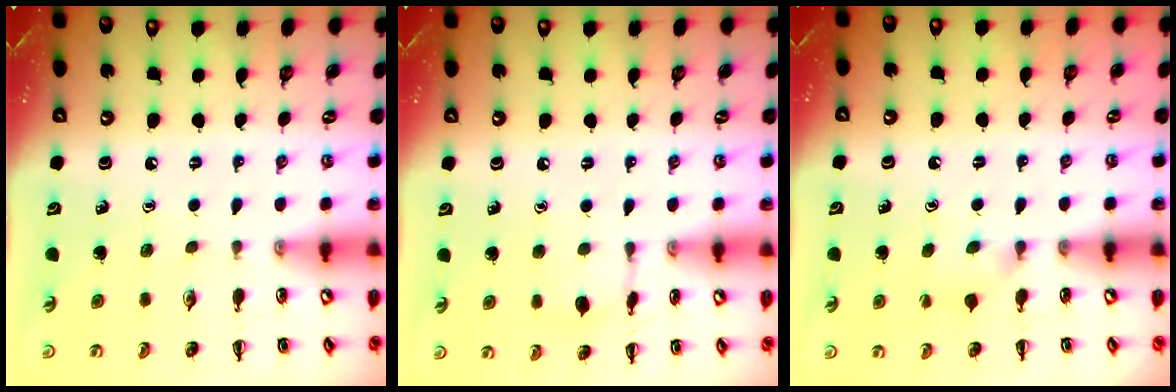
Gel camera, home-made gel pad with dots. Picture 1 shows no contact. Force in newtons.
{"total": 7.1, "press": 6.8, "slide": 2.0}
{"total": 4.8, "press": 4.5, "slide": 1.6}